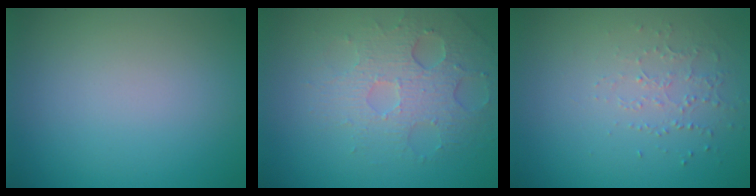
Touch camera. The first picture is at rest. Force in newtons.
{"total": 4.0, "press": 3.6, "slide": 1.7}
{"total": 1.0, "press": 0.7, "slide": 0.8}